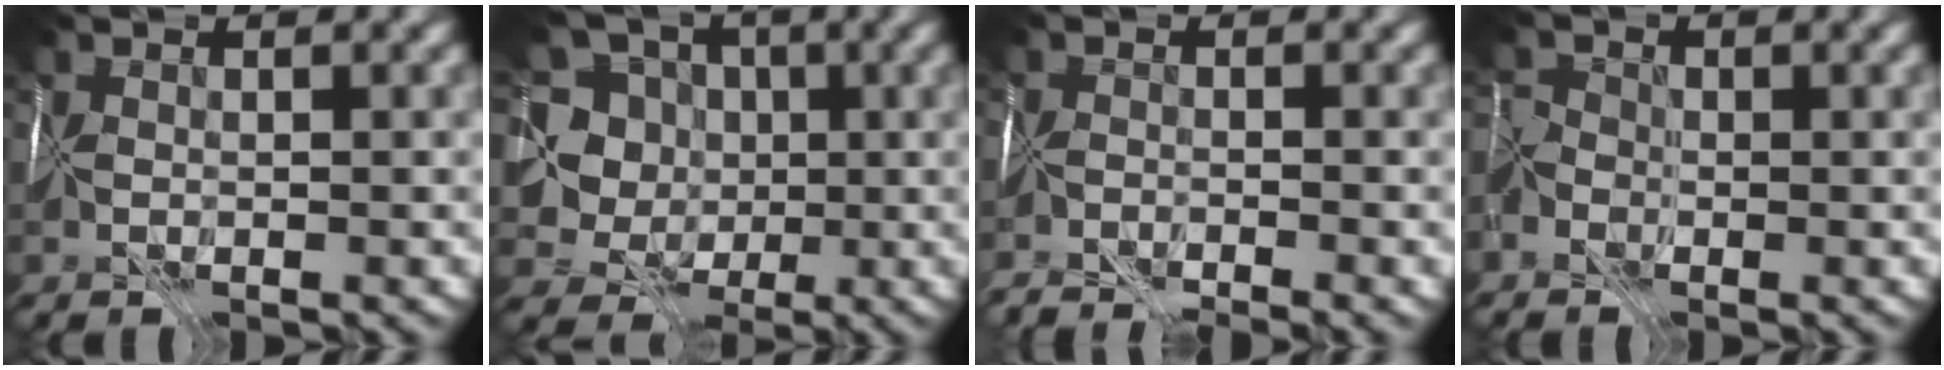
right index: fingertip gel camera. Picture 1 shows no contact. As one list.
[{"total": 9.4, "force": [1.6, 8.7, 3.4], "torque": [-0.077, 0.042, -0.001]}, {"total": 5.8, "force": [-5.3, 1.2, 2.1], "torque": [-0.033, -0.014, -0.078]}, {"total": 1.4, "force": [-1.1, 0.9, 0.3], "torque": [-0.005, 0.004, -0.028]}]